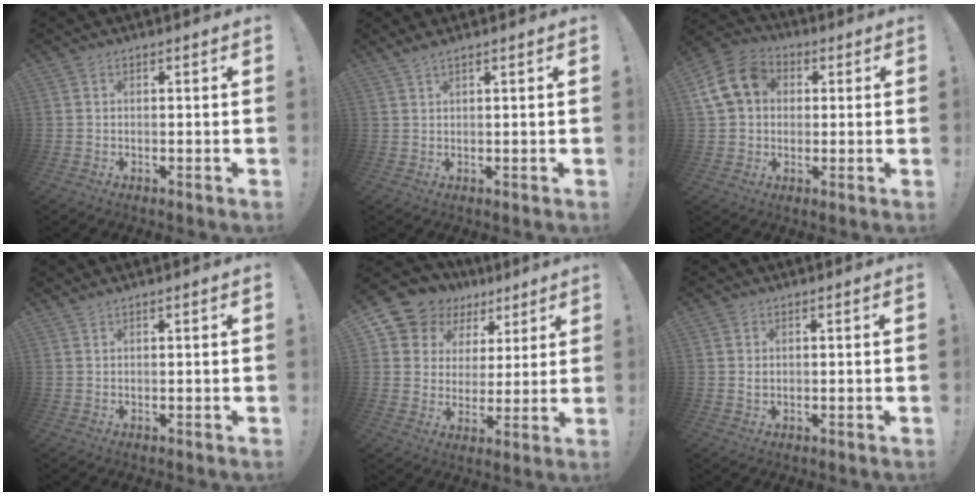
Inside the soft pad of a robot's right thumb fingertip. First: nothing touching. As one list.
[{"total": 1.9, "force": [1.4, -0.1, 1.3], "torque": [-0.034, -0.002, 0.027]}, {"total": 13.6, "force": [3.3, 11.0, 7.2], "torque": [-0.121, 0.004, 0.070]}, {"total": 0.9, "force": [0.7, -0.2, 0.5], "torque": [-0.009, -0.001, 0.012]}, {"total": 11.4, "force": [7.3, 8.4, 2.6], "torque": [-0.056, -0.053, 0.148]}, {"total": 0.9, "force": [0.5, 0.7, 0.4], "torque": [-0.008, 0.001, 0.010]}]